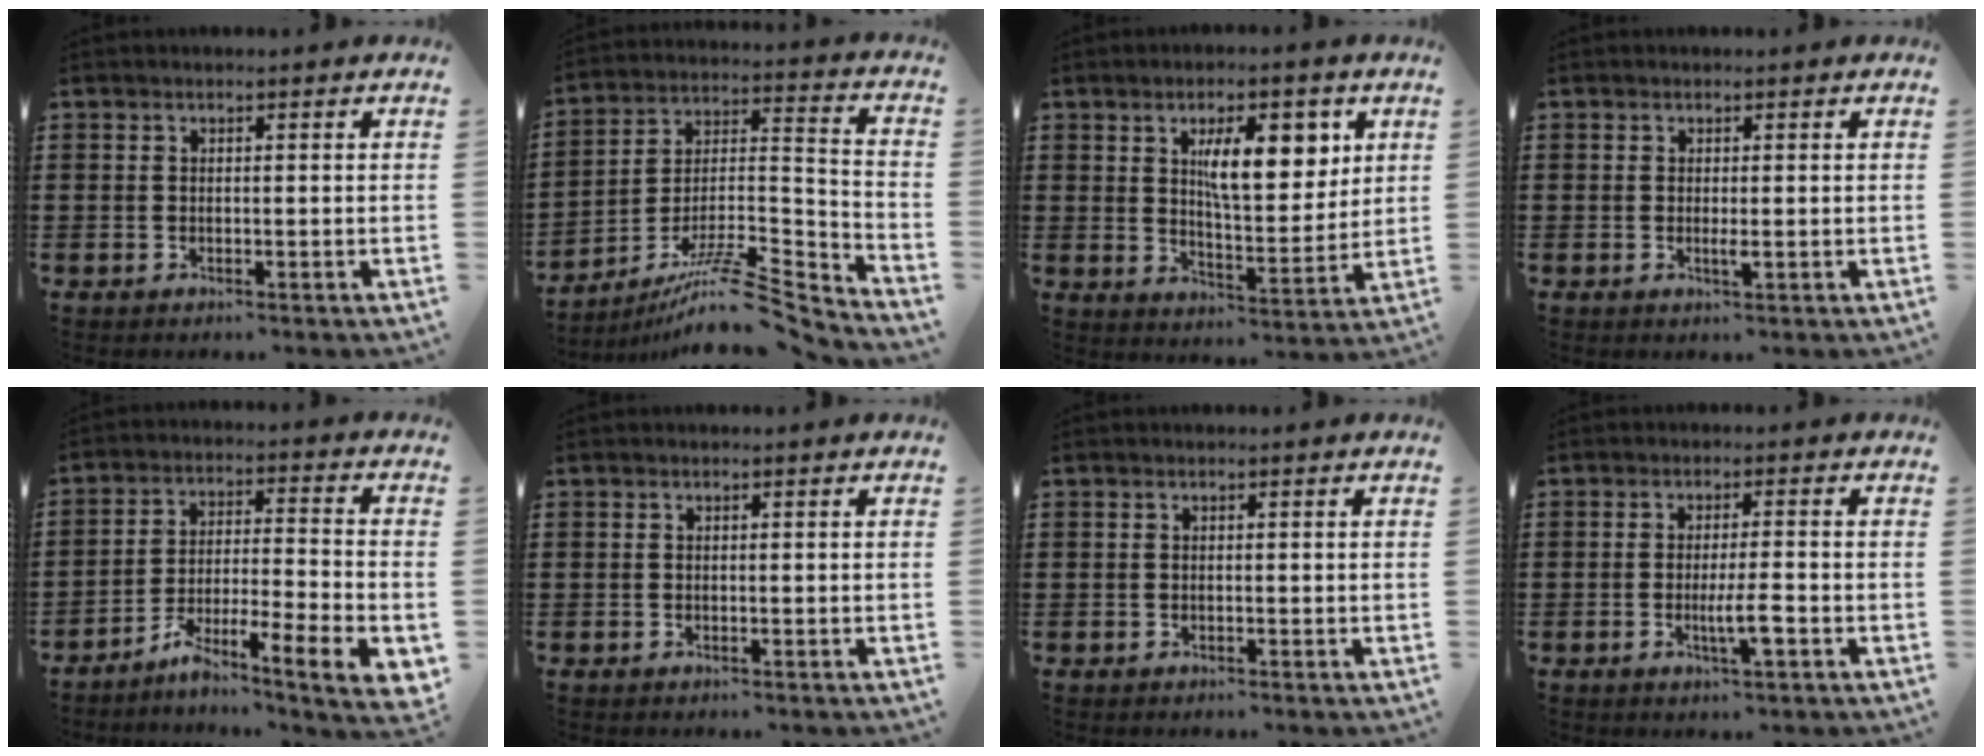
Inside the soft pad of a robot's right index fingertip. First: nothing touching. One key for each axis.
{"total": 10.7, "fx": -8.2, "fy": 2.0, "fz": 6.6, "tx": -0.113, "ty": 0.015, "tz": -0.158}
{"total": 9.8, "fx": 3.8, "fy": 3.9, "fz": 8.1, "tx": -0.127, "ty": -0.008, "tz": 0.058}
{"total": 1.3, "fx": -0.2, "fy": 0.1, "fz": 1.3, "tx": -0.025, "ty": -0.004, "tz": -0.002}
{"total": 7.9, "fx": -5.0, "fy": 0.5, "fz": 6.0, "tx": -0.108, "ty": -0.014, "tz": -0.097}
{"total": 0.0}
{"total": 0.0}
{"total": 4.4, "fx": -1.5, "fy": 0.2, "fz": 4.1, "tx": -0.069, "ty": -0.009, "tz": -0.025}